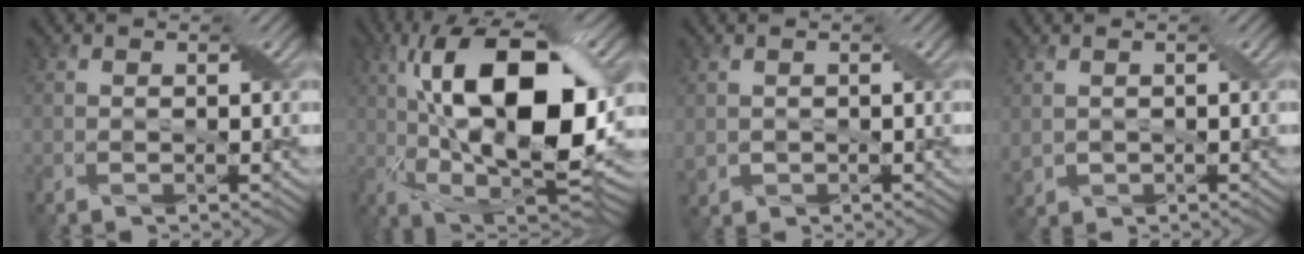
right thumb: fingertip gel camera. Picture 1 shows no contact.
{"total": 19.2, "force": [2.8, 8.5, 17.0], "torque": [-0.285, 0.022, 0.034]}
{"total": 1.6, "force": [0.1, 1.5, 0.6], "torque": [-0.026, -0.005, 0.004]}
{"total": 2.0, "force": [0.2, 1.7, 1.0], "torque": [-0.037, -0.005, 0.007]}